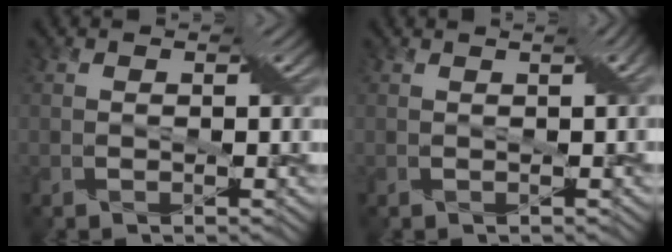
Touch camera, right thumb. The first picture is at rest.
{"total": 2.0, "force": [0.8, 0.0, 1.8], "torque": [-0.026, 0.007, 0.013]}